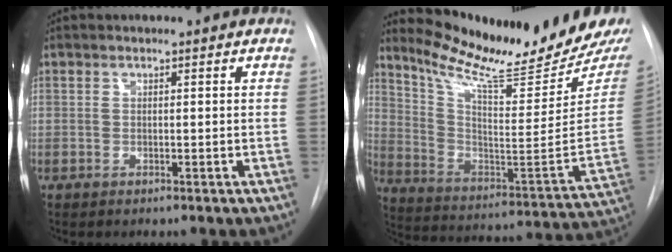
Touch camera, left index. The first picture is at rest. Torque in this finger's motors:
{"motor_torque": [0.44, -0.88, 0.04, 0.09]}